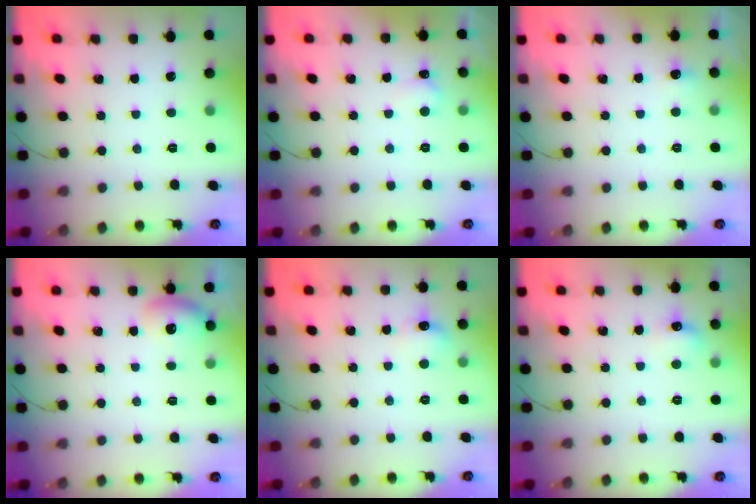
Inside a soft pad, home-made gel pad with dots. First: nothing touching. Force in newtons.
{"total": 3.8, "press": 3.6, "slide": 1.4}
{"total": 10.4, "press": 3.3, "slide": 9.8}
{"total": 9.9, "press": 8.4, "slide": 5.2}
{"total": 7.4, "press": 7.3, "slide": 1.3}
{"total": 6.0, "press": 5.7, "slide": 1.8}